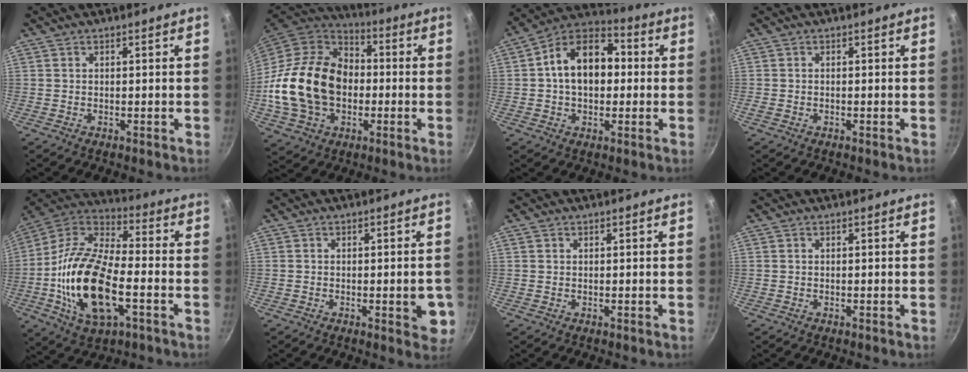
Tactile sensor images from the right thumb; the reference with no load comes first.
{"total": 23.3, "force": [-2.1, 17.2, 15.5], "torque": [-0.266, 0.038, -0.035]}
{"total": 14.8, "force": [1.1, 10.0, 10.8], "torque": [-0.135, 0.035, -0.003]}
{"total": 0.6, "force": [-0.3, 0.3, 0.4], "torque": [-0.013, 0.004, -0.007]}
{"total": 21.9, "force": [-5.1, 10.2, 18.6], "torque": [-0.362, 0.029, -0.107]}
{"total": 5.4, "force": [-1.2, 2.0, 4.8], "torque": [-0.045, 0.000, -0.017]}
{"total": 0.0}
{"total": 0.0}